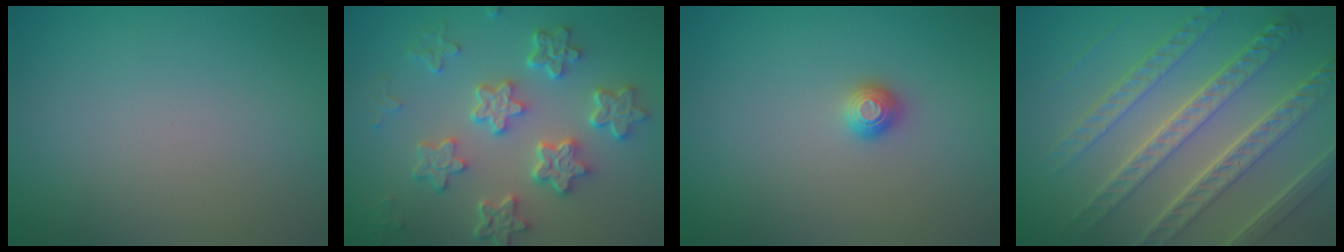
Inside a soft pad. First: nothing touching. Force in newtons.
{"total": 6.5, "press": 5.1, "slide": 4.1}
{"total": 1.0, "press": 1.0, "slide": 0.1}
{"total": 8.2, "press": 6.2, "slide": 5.4}